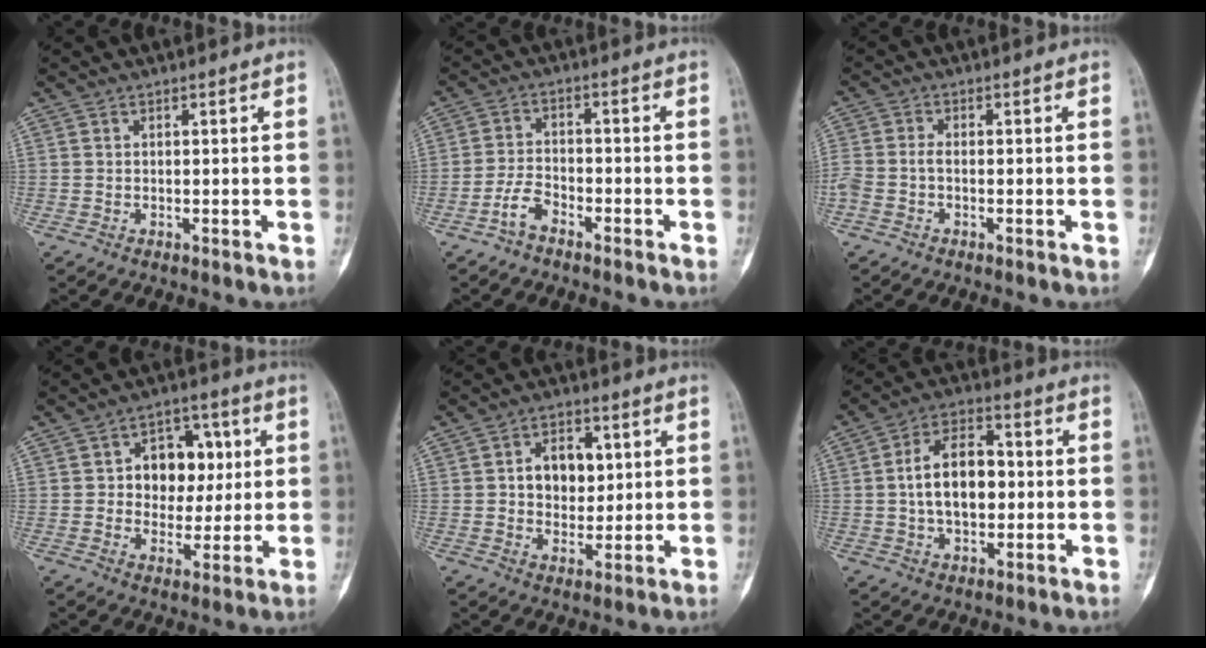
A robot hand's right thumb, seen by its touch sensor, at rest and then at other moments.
{"total": 4.3, "force": [-3.1, 1.9, 2.3], "torque": [-0.047, 0.024, -0.063]}
{"total": 3.8, "force": [-1.2, 2.3, 2.8], "torque": [-0.078, 0.011, -0.026]}
{"total": 11.3, "force": [1.8, 8.5, 7.3], "torque": [-0.049, 0.008, 0.028]}
{"total": 8.8, "force": [1.7, 6.3, 5.9], "torque": [-0.050, -0.003, 0.029]}
{"total": 11.8, "force": [0.1, 7.2, 9.4], "torque": [-0.140, 0.022, -0.003]}